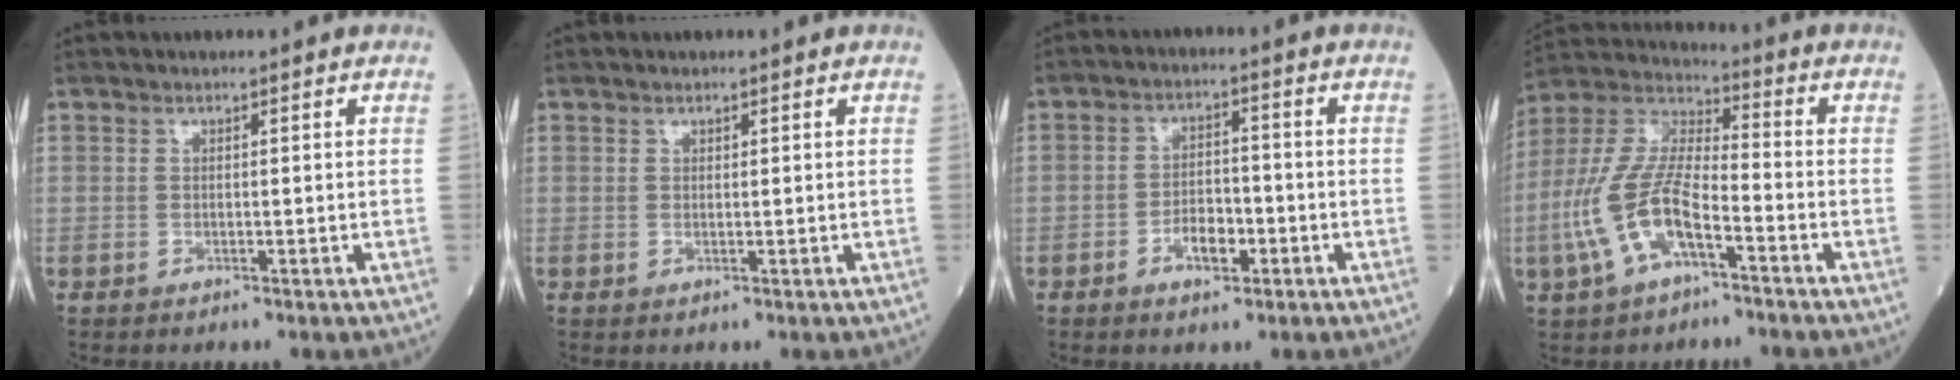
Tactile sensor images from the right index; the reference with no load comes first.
{"total": 0.0}
{"total": 4.6, "force": [-2.2, 2.2, 3.4], "torque": [-0.060, 0.006, -0.036]}
{"total": 12.8, "force": [-5.0, 4.4, 10.9], "torque": [-0.250, 0.008, -0.098]}